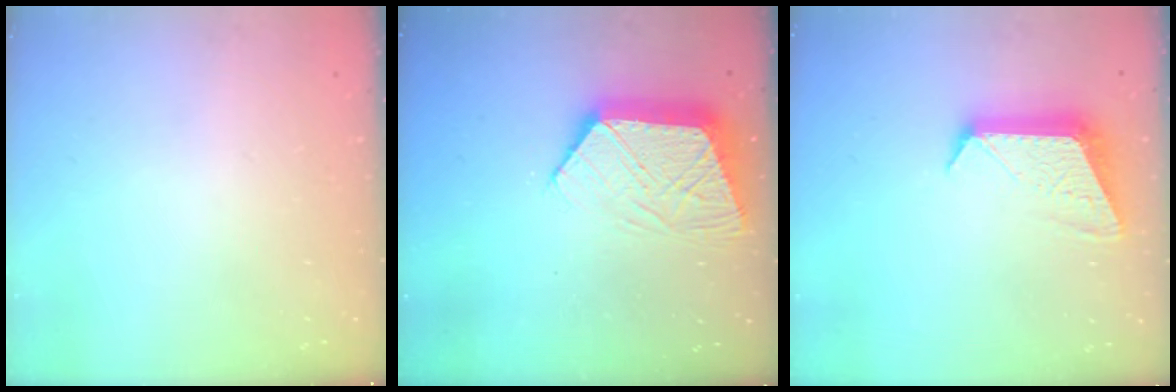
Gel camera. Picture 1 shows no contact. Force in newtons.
{"total": 11.9, "press": 11.8, "slide": 0.9}
{"total": 11.8, "press": 11.7, "slide": 0.6}